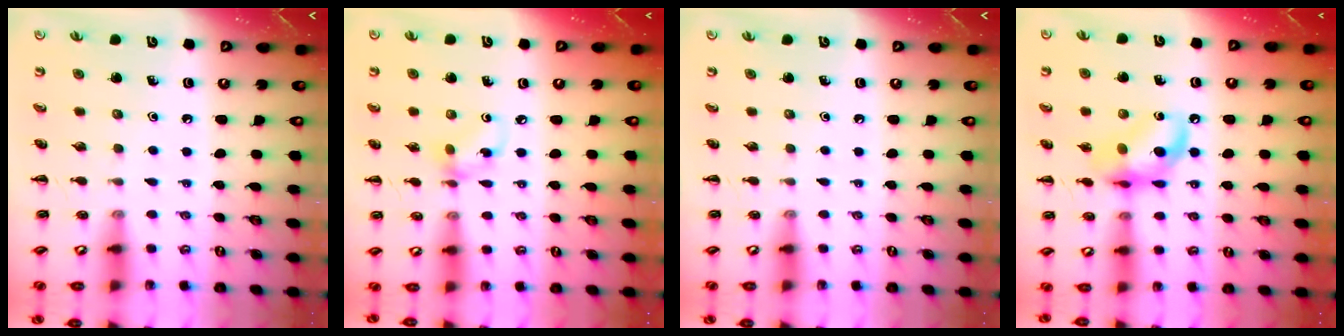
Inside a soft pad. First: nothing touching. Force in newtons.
{"total": 6.4, "press": 6.4, "slide": 1.0}
{"total": 0.0}
{"total": 12.7, "press": 12.4, "slide": 2.8}